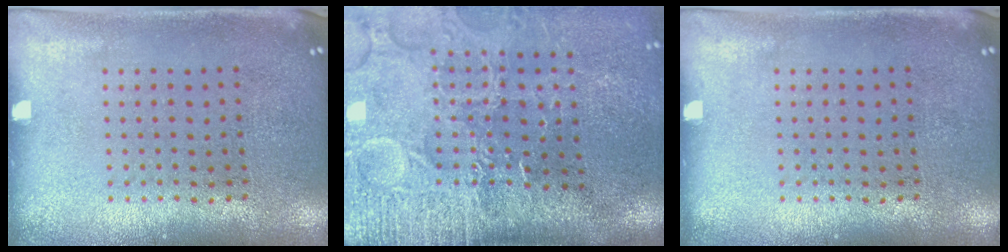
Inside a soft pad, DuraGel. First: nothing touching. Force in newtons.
{"total": 4.7, "press": 3.9, "slide": 2.6}
{"total": 0.0}